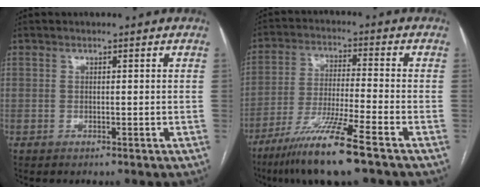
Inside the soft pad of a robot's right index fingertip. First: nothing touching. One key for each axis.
{"total": 12.0, "fx": -7.9, "fy": -0.6, "fz": 9.0, "tx": -0.177, "ty": -0.035, "tz": -0.146}